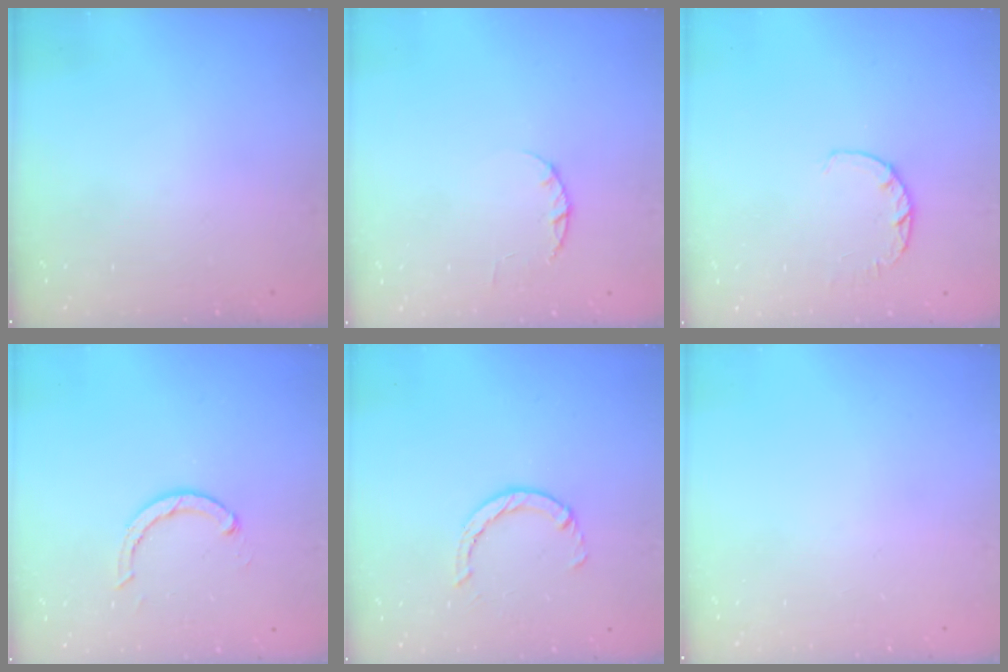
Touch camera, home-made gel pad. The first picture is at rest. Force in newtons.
{"total": 2.4, "press": 2.3, "slide": 0.4}
{"total": 2.8, "press": 2.7, "slide": 0.5}
{"total": 2.9, "press": 2.9, "slide": 0.4}
{"total": 2.4, "press": 2.4, "slide": 0.4}
{"total": 0.0}